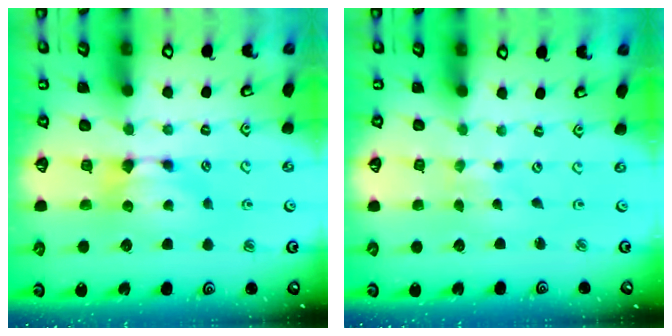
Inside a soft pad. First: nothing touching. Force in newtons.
{"total": 4.6, "press": 4.6, "slide": 0.1}